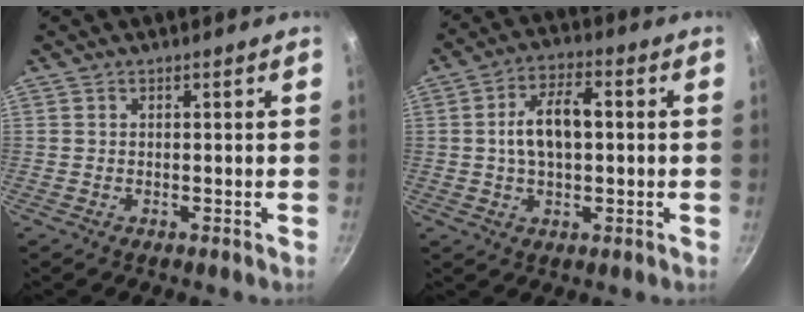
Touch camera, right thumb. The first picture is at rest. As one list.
[{"total": 9.5, "force": [0.7, 4.9, 8.1], "torque": [-0.141, 0.017, 0.011]}]